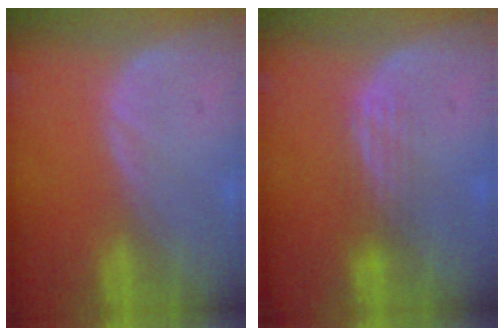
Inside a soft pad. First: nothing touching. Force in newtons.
{"total": 2.8, "press": 2.5, "slide": 1.3}